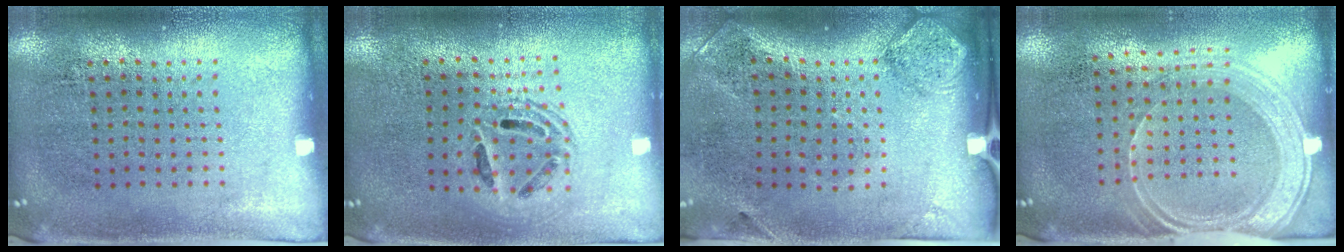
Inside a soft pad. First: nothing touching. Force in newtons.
{"total": 1.4, "press": 1.2, "slide": 0.6}
{"total": 1.9, "press": 1.1, "slide": 1.6}
{"total": 1.9, "press": 1.6, "slide": 1.0}